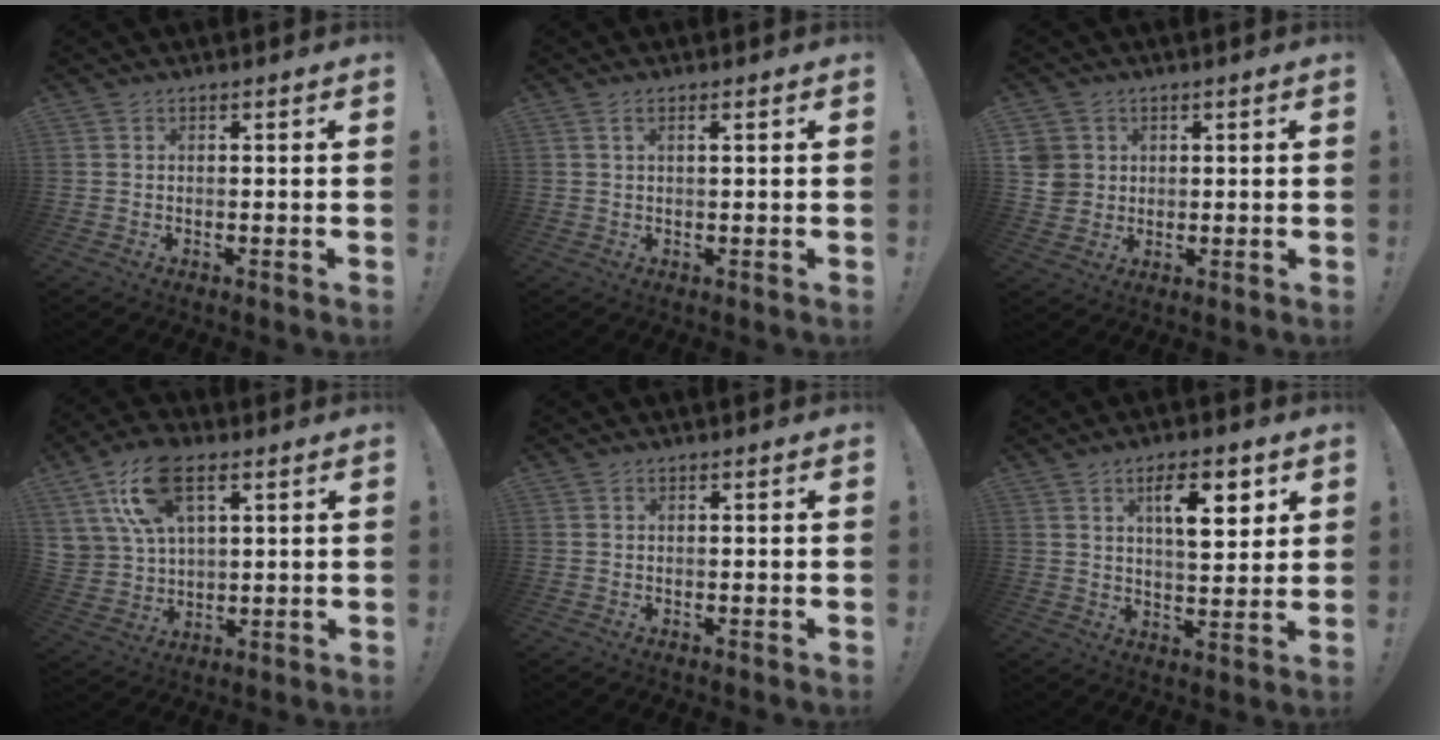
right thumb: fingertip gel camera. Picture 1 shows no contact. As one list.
[{"total": 1.8, "force": [0.6, 0.1, 1.7], "torque": [-0.033, -0.001, 0.010]}, {"total": 5.7, "force": [1.4, 5.3, 1.5], "torque": [-0.040, -0.006, 0.030]}, {"total": 14.7, "force": [7.0, 8.6, 9.6], "torque": [-0.177, -0.014, 0.132]}, {"total": 0.0}, {"total": 10.8, "force": [4.8, 4.0, 8.9], "torque": [-0.130, -0.011, 0.076]}]